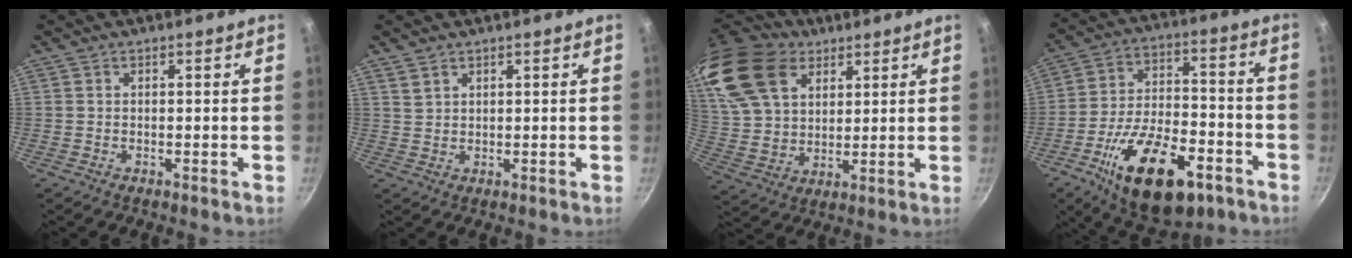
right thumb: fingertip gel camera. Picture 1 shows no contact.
{"total": 2.0, "force": [1.5, 1.2, 0.7], "torque": [-0.008, -0.002, 0.030]}
{"total": 18.8, "force": [11.2, 12.0, 9.2], "torque": [-0.166, -0.029, 0.218]}
{"total": 22.4, "force": [-11.0, 10.8, 16.2], "torque": [-0.249, 0.043, -0.171]}